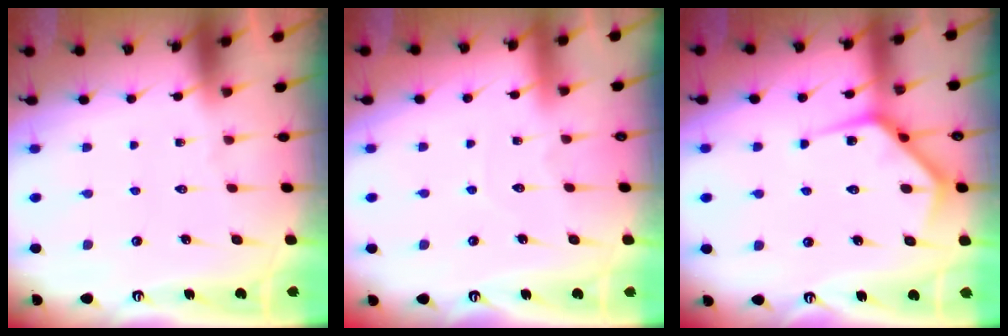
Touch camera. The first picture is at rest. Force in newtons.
{"total": 2.7, "press": 2.7, "slide": 0.2}
{"total": 9.8, "press": 9.8, "slide": 0.5}